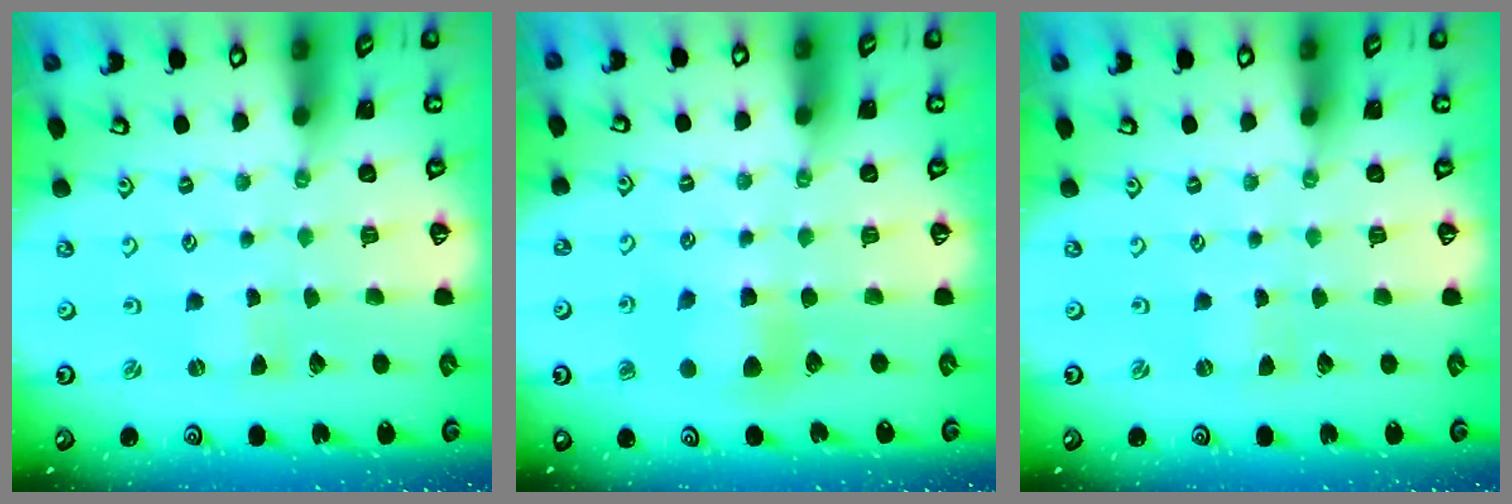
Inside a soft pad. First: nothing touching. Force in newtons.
{"total": 6.1, "press": 6.1, "slide": 0.2}
{"total": 0.0}